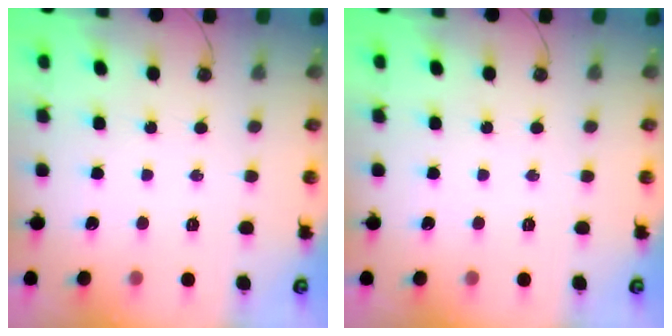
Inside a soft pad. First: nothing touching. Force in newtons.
{"total": 0.0}